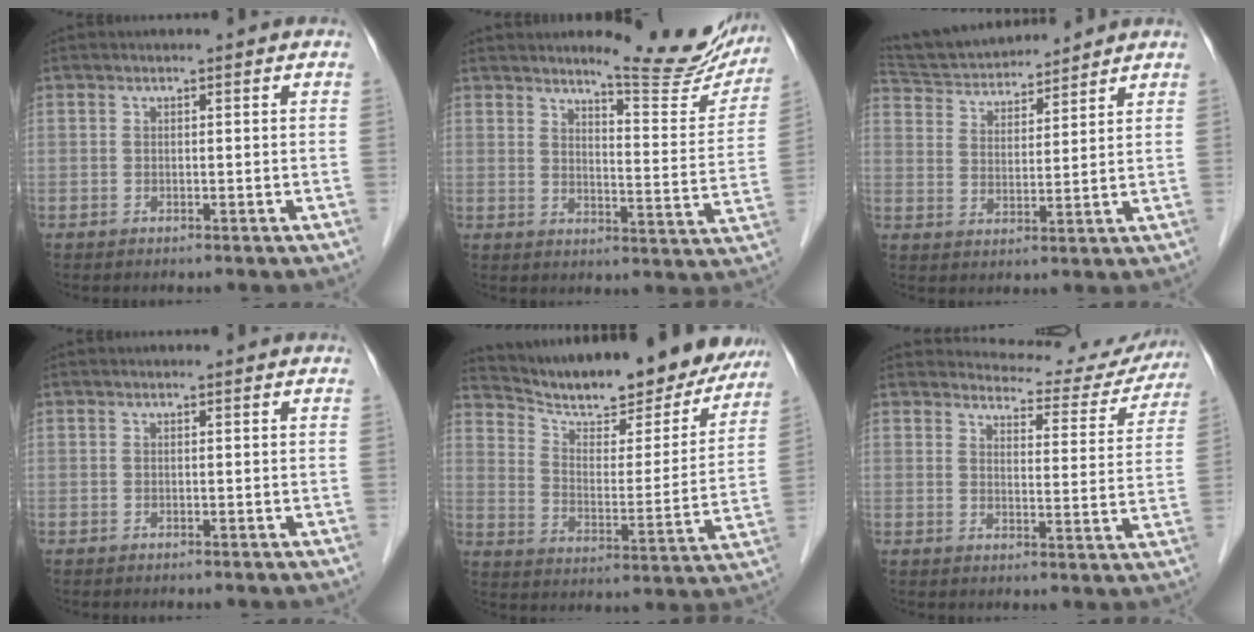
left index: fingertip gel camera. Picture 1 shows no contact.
{"total": 13.1, "force": [11.9, 1.8, 5.0], "torque": [-0.054, -0.042, 0.140]}
{"total": 13.1, "force": [12.3, 2.4, 3.8], "torque": [-0.073, 0.029, 0.215]}
{"total": 0.0}
{"total": 23.6, "force": [21.3, 5.1, 8.7], "torque": [-0.132, -0.023, 0.295]}
{"total": 12.6, "force": [12.3, 2.8, 0.8], "torque": [0.006, -0.032, 0.130]}